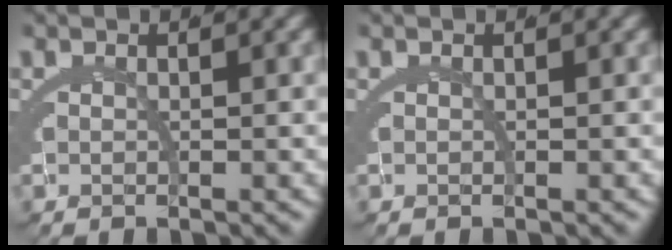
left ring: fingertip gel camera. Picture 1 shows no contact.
{"total": 0.0}